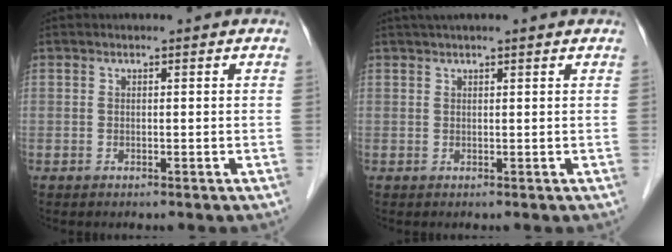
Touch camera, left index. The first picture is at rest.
{"total": 3.5, "force": [2.8, -0.1, 2.0], "torque": [-0.024, 0.030, 0.037]}